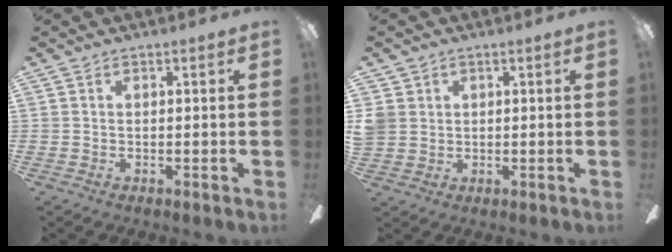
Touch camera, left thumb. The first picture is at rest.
{"total": 3.7, "force": [1.1, 3.4, 0.8], "torque": [-0.022, 0.008, 0.024]}